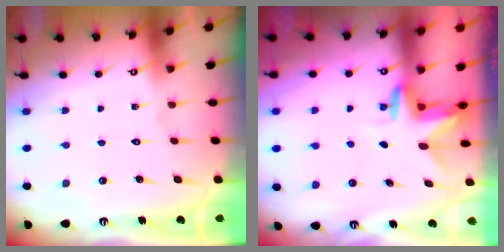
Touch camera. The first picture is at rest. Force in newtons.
{"total": 2.7, "press": 2.7, "slide": 0.1}